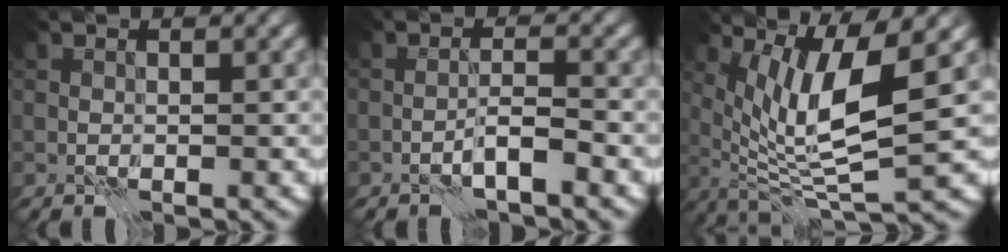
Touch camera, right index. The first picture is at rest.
{"total": 1.8, "force": [-1.1, -0.3, 1.3], "torque": [-0.019, 0.013, -0.027]}
{"total": 7.3, "force": [2.8, 1.2, 6.6], "torque": [-0.119, -0.008, 0.055]}